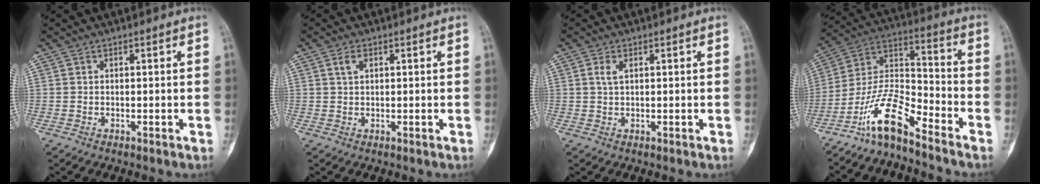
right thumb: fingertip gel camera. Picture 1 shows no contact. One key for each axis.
{"total": 1.9, "fx": 0.8, "fy": 1.1, "fz": 1.4, "tx": -0.029, "ty": 0.004, "tz": 0.017}
{"total": 1.9, "fx": 0.7, "fy": 0.9, "fz": 1.5, "tx": -0.036, "ty": 0.005, "tz": 0.015}
{"total": 11.8, "fx": -9.1, "fy": 2.7, "fz": 7.1, "tx": -0.145, "ty": 0.088, "tz": -0.178}